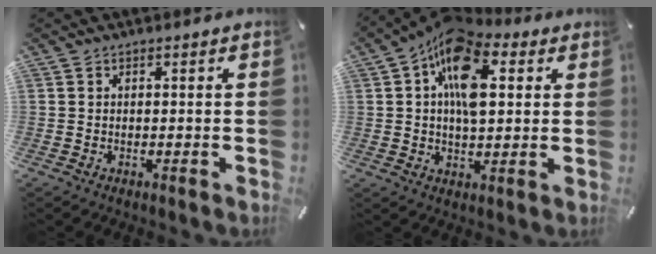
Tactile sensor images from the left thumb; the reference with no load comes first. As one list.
[{"total": 14.6, "force": [4.2, 8.4, 11.2], "torque": [-0.197, -0.007, 0.073]}]